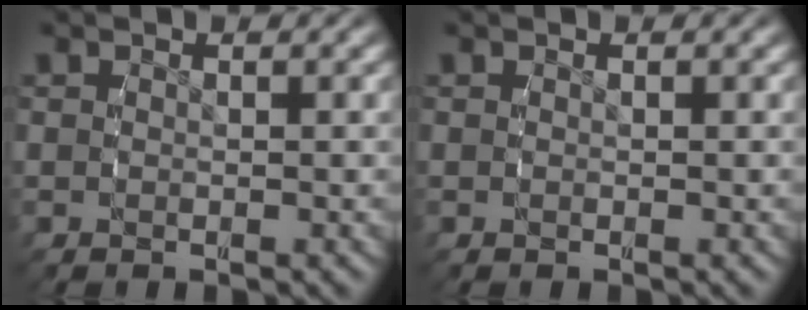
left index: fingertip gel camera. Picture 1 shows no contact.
{"total": 0.0}